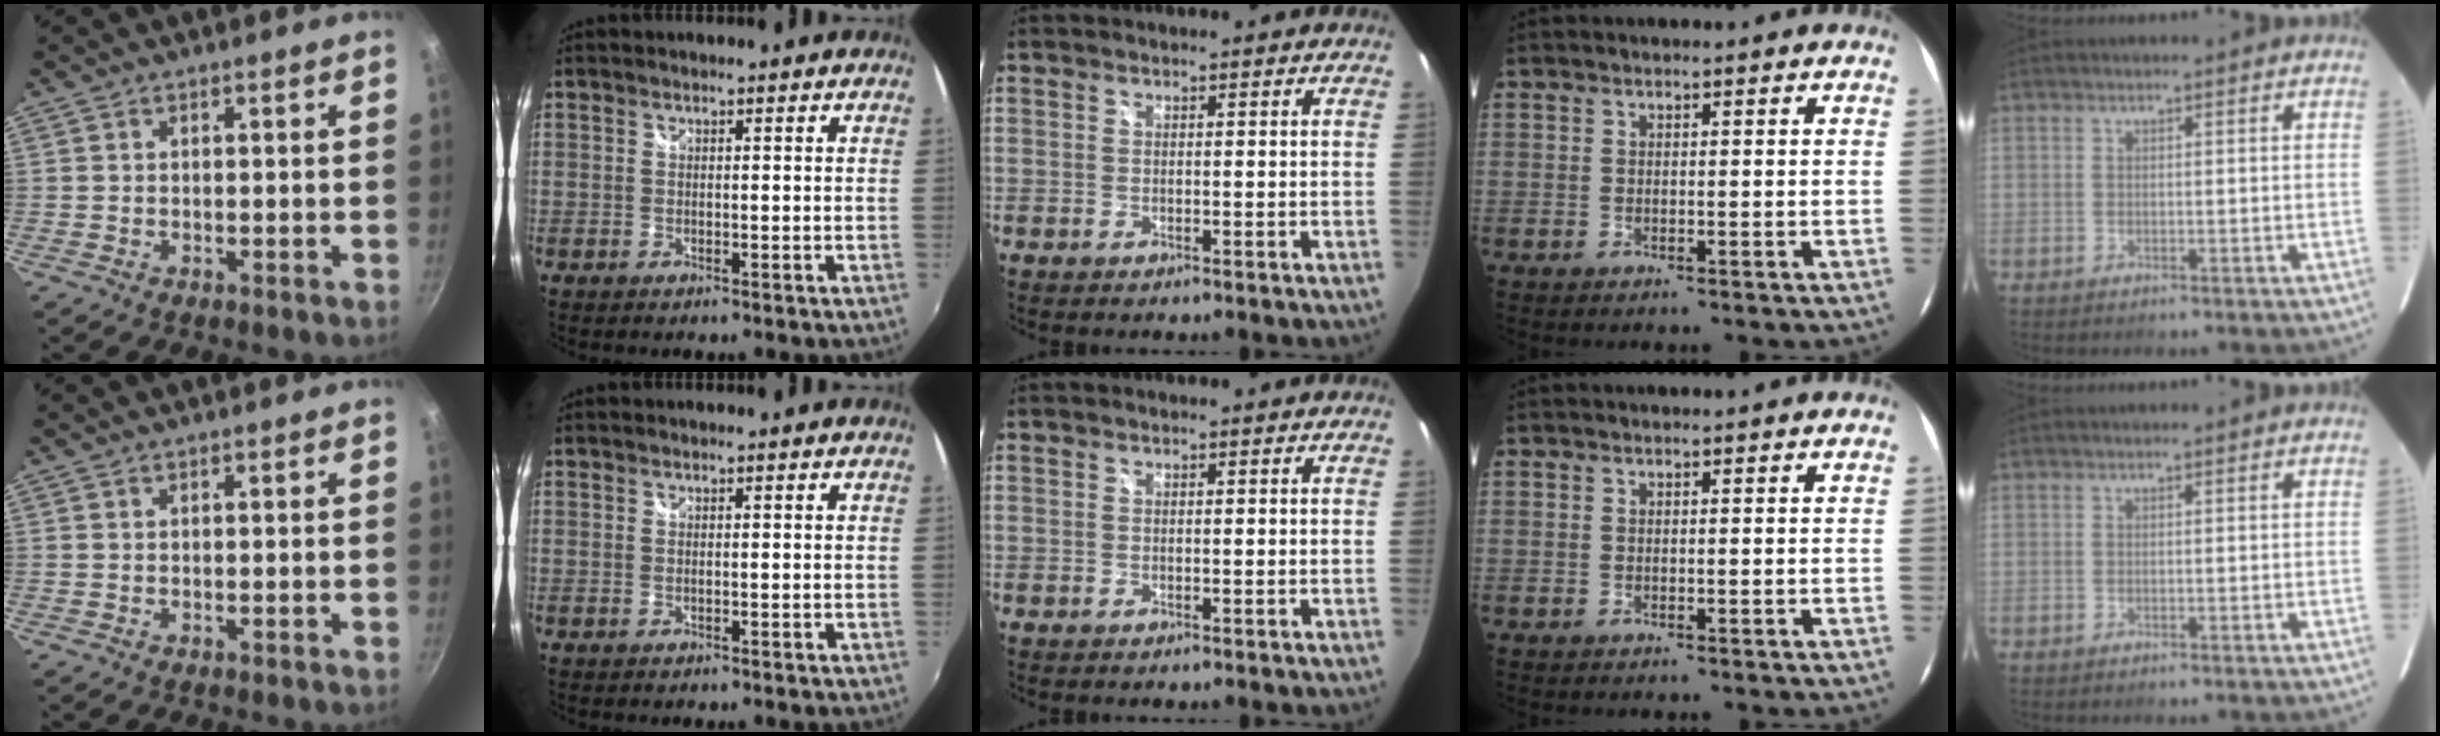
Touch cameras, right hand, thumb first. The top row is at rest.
{}